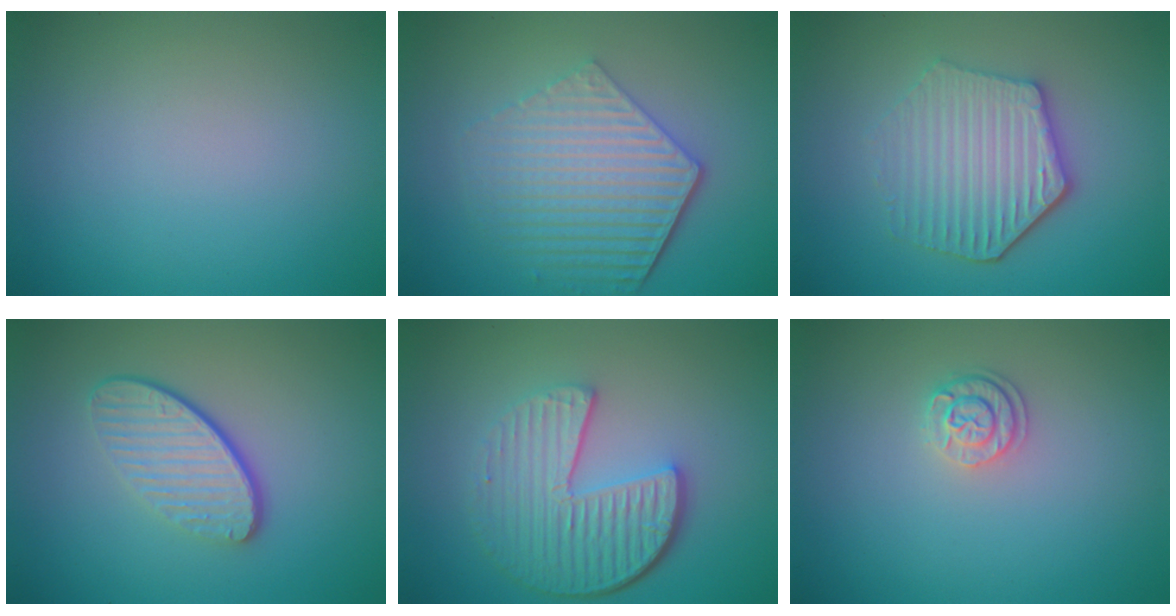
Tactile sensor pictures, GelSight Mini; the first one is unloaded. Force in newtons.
{"total": 6.0, "press": 4.4, "slide": 4.0}
{"total": 5.0, "press": 4.3, "slide": 2.6}
{"total": 4.3, "press": 3.1, "slide": 3.0}
{"total": 6.3, "press": 4.5, "slide": 4.5}
{"total": 1.9, "press": 1.7, "slide": 0.9}